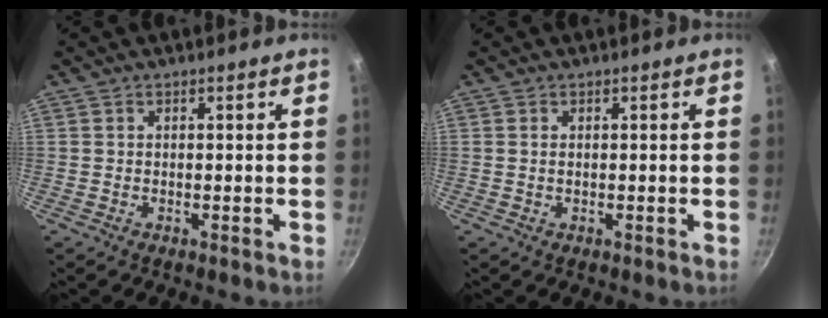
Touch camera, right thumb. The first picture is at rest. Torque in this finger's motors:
{"motor_torque": [-0.18, 0.08, -0.35, -0.03, -0.02]}